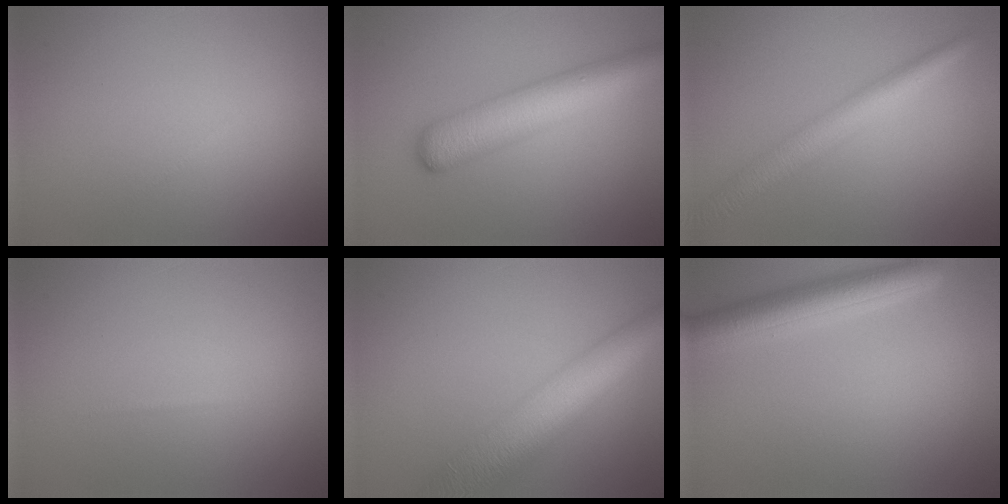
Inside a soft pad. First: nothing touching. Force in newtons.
{"total": 6.4, "press": 6.4, "slide": 0.3}
{"total": 4.0, "press": 4.0, "slide": 0.1}
{"total": 0.6, "press": 0.6, "slide": 0.2}
{"total": 9.2, "press": 9.2, "slide": 0.4}
{"total": 4.9, "press": 4.9, "slide": 0.3}